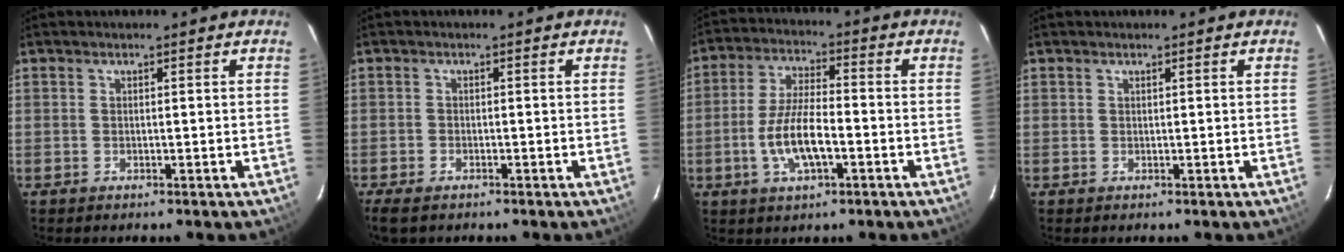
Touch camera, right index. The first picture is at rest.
{"total": 4.2, "force": [-3.1, 1.8, 2.3], "torque": [-0.058, -0.015, -0.059]}
{"total": 9.4, "force": [-3.0, 3.1, 8.3], "torque": [-0.170, 0.000, -0.056]}
{"total": 0.0}